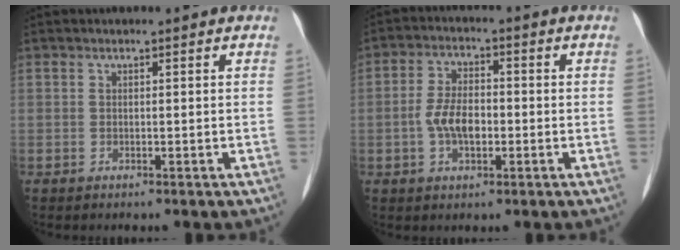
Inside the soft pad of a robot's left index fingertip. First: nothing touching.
{"total": 5.8, "force": [-1.1, 3.0, 4.9], "torque": [-0.105, 0.009, -0.023]}